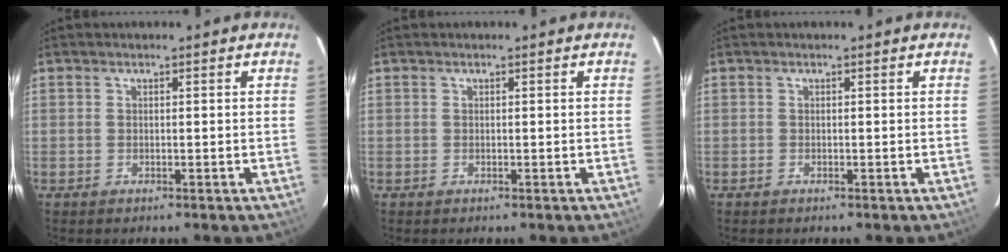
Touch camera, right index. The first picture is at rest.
{"total": 0.0}
{"total": 0.0}